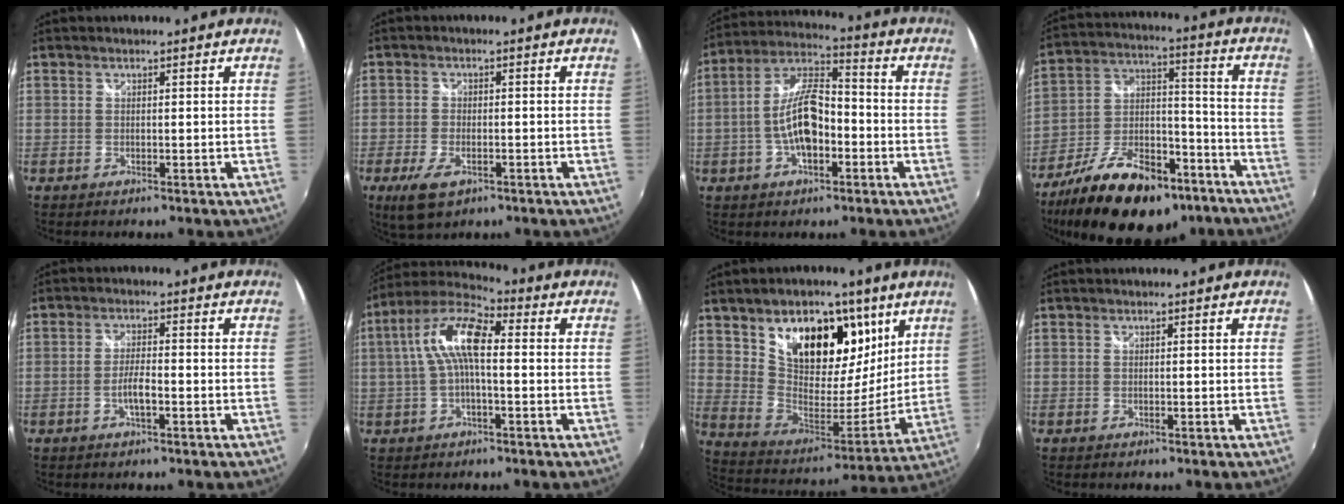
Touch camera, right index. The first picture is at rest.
{"total": 6.6, "force": [-3.5, 3.2, 4.6], "torque": [-0.110, -0.016, -0.062]}
{"total": 11.6, "force": [-3.1, 5.0, 10.0], "torque": [-0.206, 0.013, -0.057]}
{"total": 25.0, "force": [-16.4, 12.0, 14.7], "torque": [-0.267, 0.005, -0.249]}
{"total": 3.4, "force": [-1.5, 0.6, 3.0], "torque": [-0.062, 0.001, -0.028]}
{"total": 11.0, "force": [0.7, 3.8, 10.2], "torque": [-0.207, 0.027, 0.008]}
{"total": 22.1, "force": [11.7, 13.1, 13.4], "torque": [-0.238, 0.018, 0.211]}
{"total": 0.0}